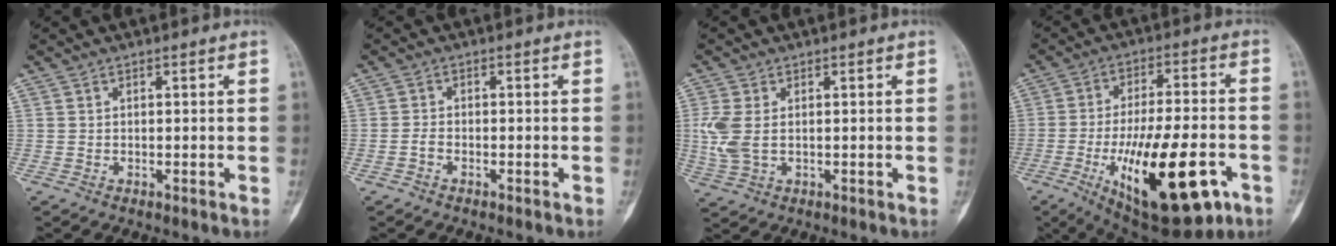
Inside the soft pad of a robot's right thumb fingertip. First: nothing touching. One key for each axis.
{"total": 1.5, "fx": -0.8, "fy": 0.8, "fz": 0.9, "tx": -0.018, "ty": 0.008, "tz": -0.019}
{"total": 5.7, "fx": 0.4, "fy": 3.4, "fz": 4.5, "tx": -0.128, "ty": 0.001, "tz": 0.013}
{"total": 23.7, "fx": -8.5, "fy": 8.9, "fz": 20.2, "tx": -0.318, "ty": 0.012, "tz": -0.114}